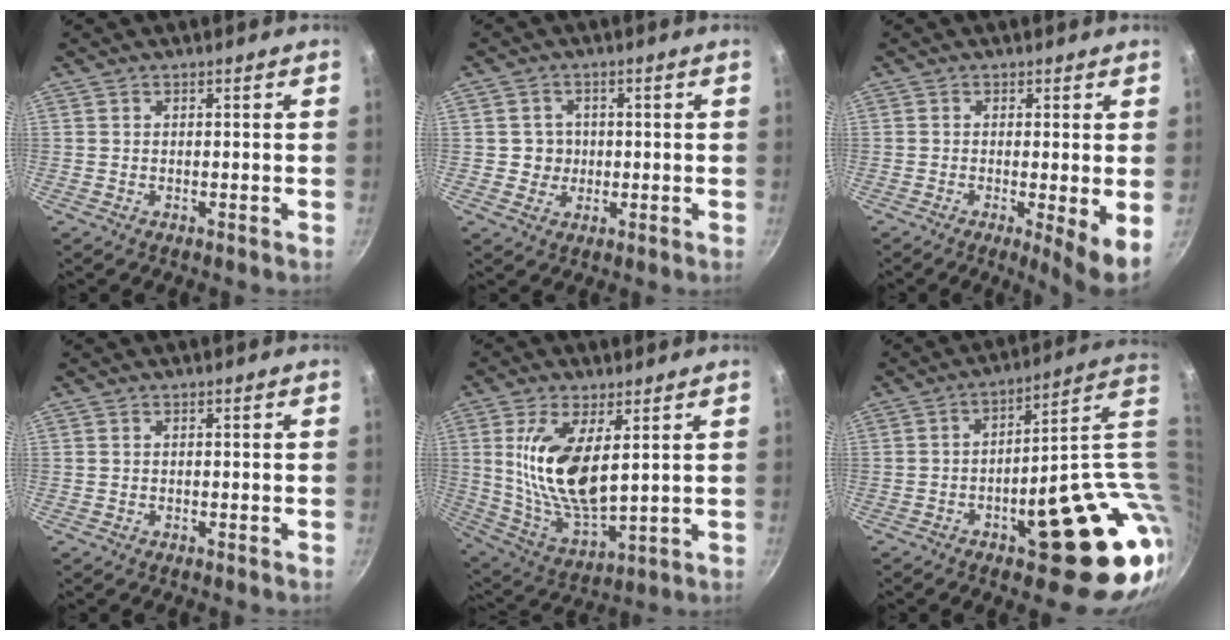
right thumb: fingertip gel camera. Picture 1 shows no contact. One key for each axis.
{"total": 3.9, "fx": 0.0, "fy": 3.8, "fz": 0.9, "tx": 0.013, "ty": 0.006, "tz": -0.002}
{"total": 6.5, "fx": -0.8, "fy": 0.8, "fz": 6.4, "tx": -0.089, "ty": -0.018, "tz": -0.011}
{"total": 0.0}
{"total": 15.5, "fx": 3.7, "fy": 6.8, "fz": 13.4, "tx": -0.256, "ty": -0.033, "tz": 0.080}
{"total": 24.2, "fx": -1.2, "fy": 8.9, "fz": 22.4, "tx": -0.241, "ty": 0.002, "tz": 0.003}